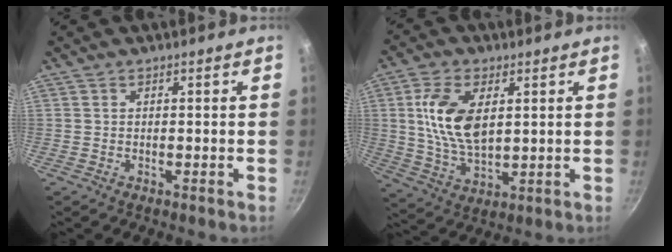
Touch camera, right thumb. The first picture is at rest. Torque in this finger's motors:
{"motor_torque": [0.57, 0.66, 1.33, 0.00, 0.14]}